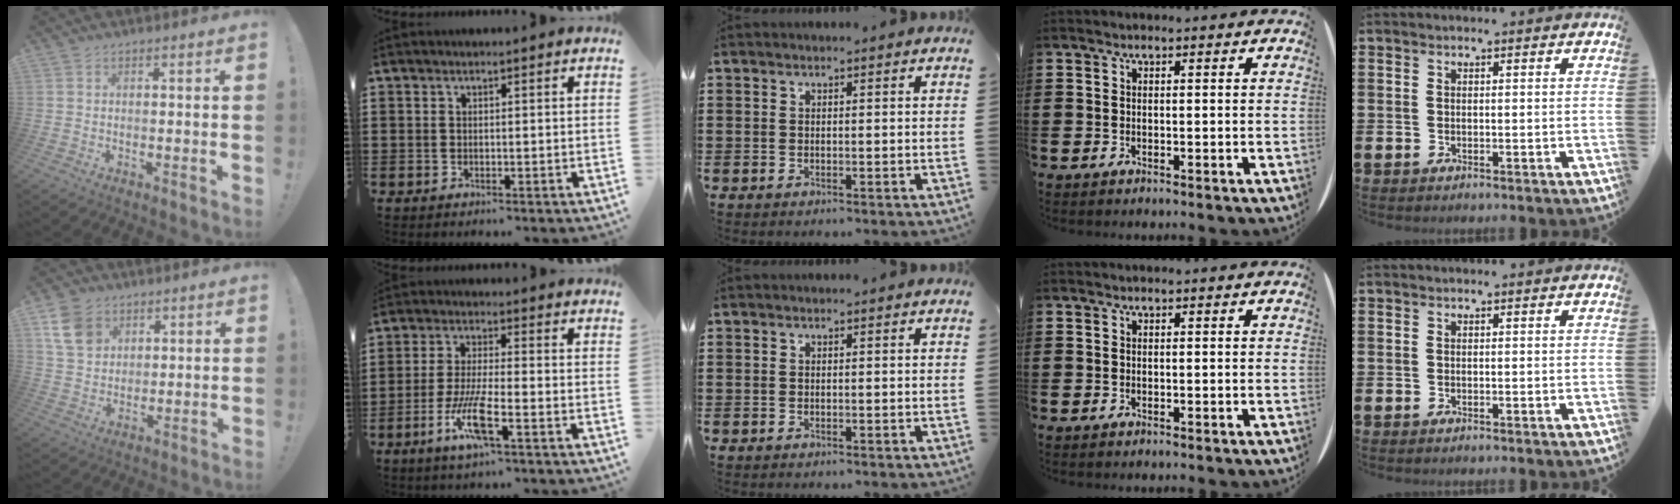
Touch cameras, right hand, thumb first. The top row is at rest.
{"thumb": {"total": 10.8, "force": [5.1, 8.2, 4.7], "torque": [-0.070, -0.015, 0.104]}, "index": {"total": 7.8, "force": [-3.5, 1.3, 6.9], "torque": [-0.156, -0.017, -0.072]}}